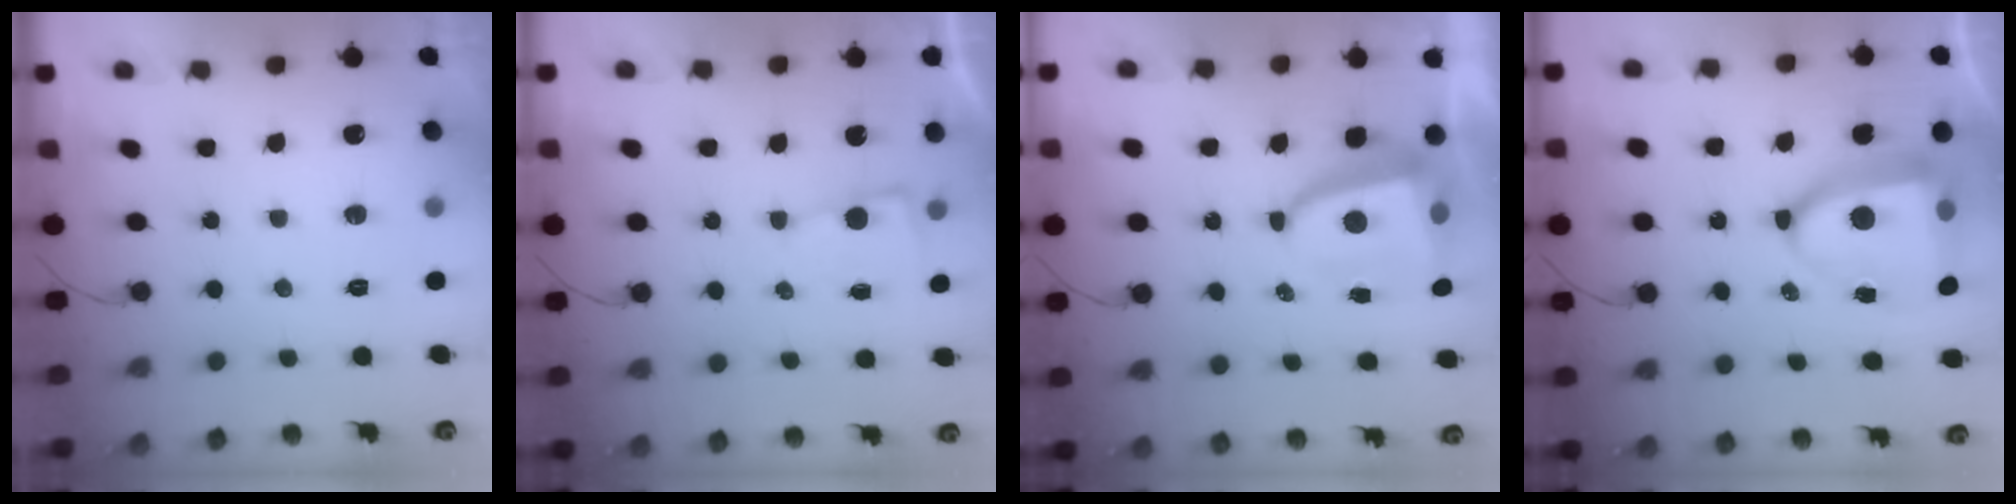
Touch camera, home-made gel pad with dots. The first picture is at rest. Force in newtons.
{"total": 2.3, "press": 2.3, "slide": 0.3}
{"total": 6.0, "press": 5.9, "slide": 0.7}
{"total": 13.9, "press": 13.9, "slide": 1.5}